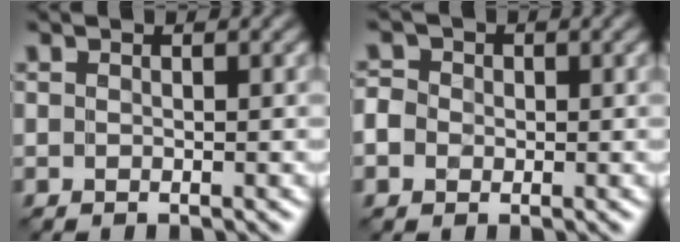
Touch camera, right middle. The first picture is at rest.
{"total": 3.6, "force": [-0.5, 3.3, 1.4], "torque": [-0.017, 0.020, -0.033]}